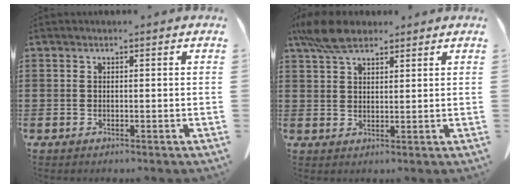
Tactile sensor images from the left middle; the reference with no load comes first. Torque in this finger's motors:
{"motor_torque": [1.33, 0.67, 0.57, 0.19]}